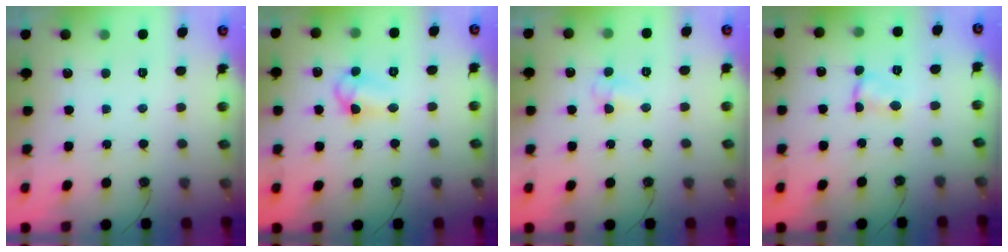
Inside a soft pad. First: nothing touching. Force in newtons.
{"total": 8.2, "press": 8.2, "slide": 0.4}
{"total": 4.9, "press": 4.8, "slide": 0.5}
{"total": 1.9, "press": 1.9, "slide": 0.3}